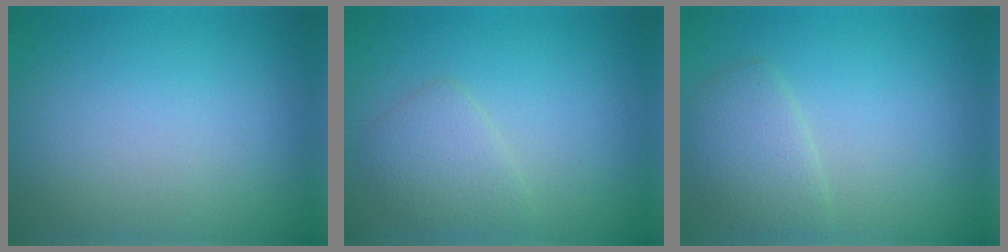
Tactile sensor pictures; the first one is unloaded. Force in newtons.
{"total": 2.2, "press": 2.2, "slide": 0.0}
{"total": 2.6, "press": 2.6, "slide": 0.2}